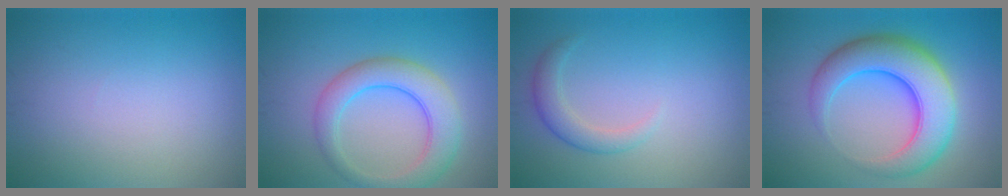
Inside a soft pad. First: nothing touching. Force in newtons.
{"total": 5.4, "press": 5.4, "slide": 0.1}
{"total": 2.2, "press": 2.2, "slide": 0.1}
{"total": 8.7, "press": 8.7, "slide": 0.3}